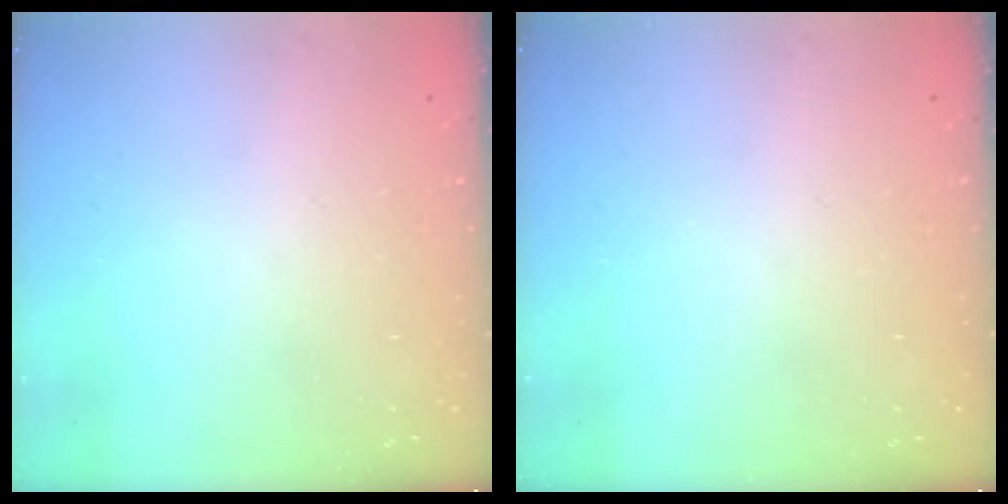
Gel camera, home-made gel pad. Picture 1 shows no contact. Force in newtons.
{"total": 0.0}